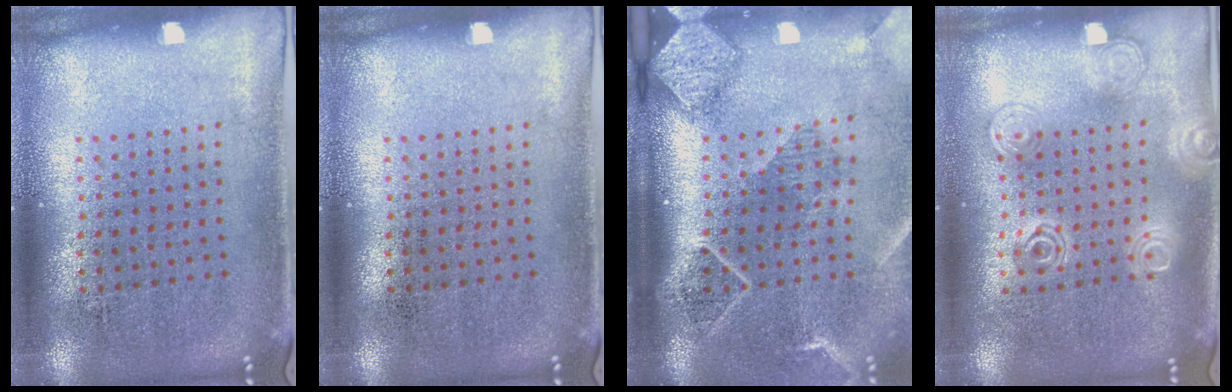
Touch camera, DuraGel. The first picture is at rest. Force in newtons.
{"total": 0.0}
{"total": 2.7, "press": 2.0, "slide": 1.8}
{"total": 1.3, "press": 1.3, "slide": 0.1}